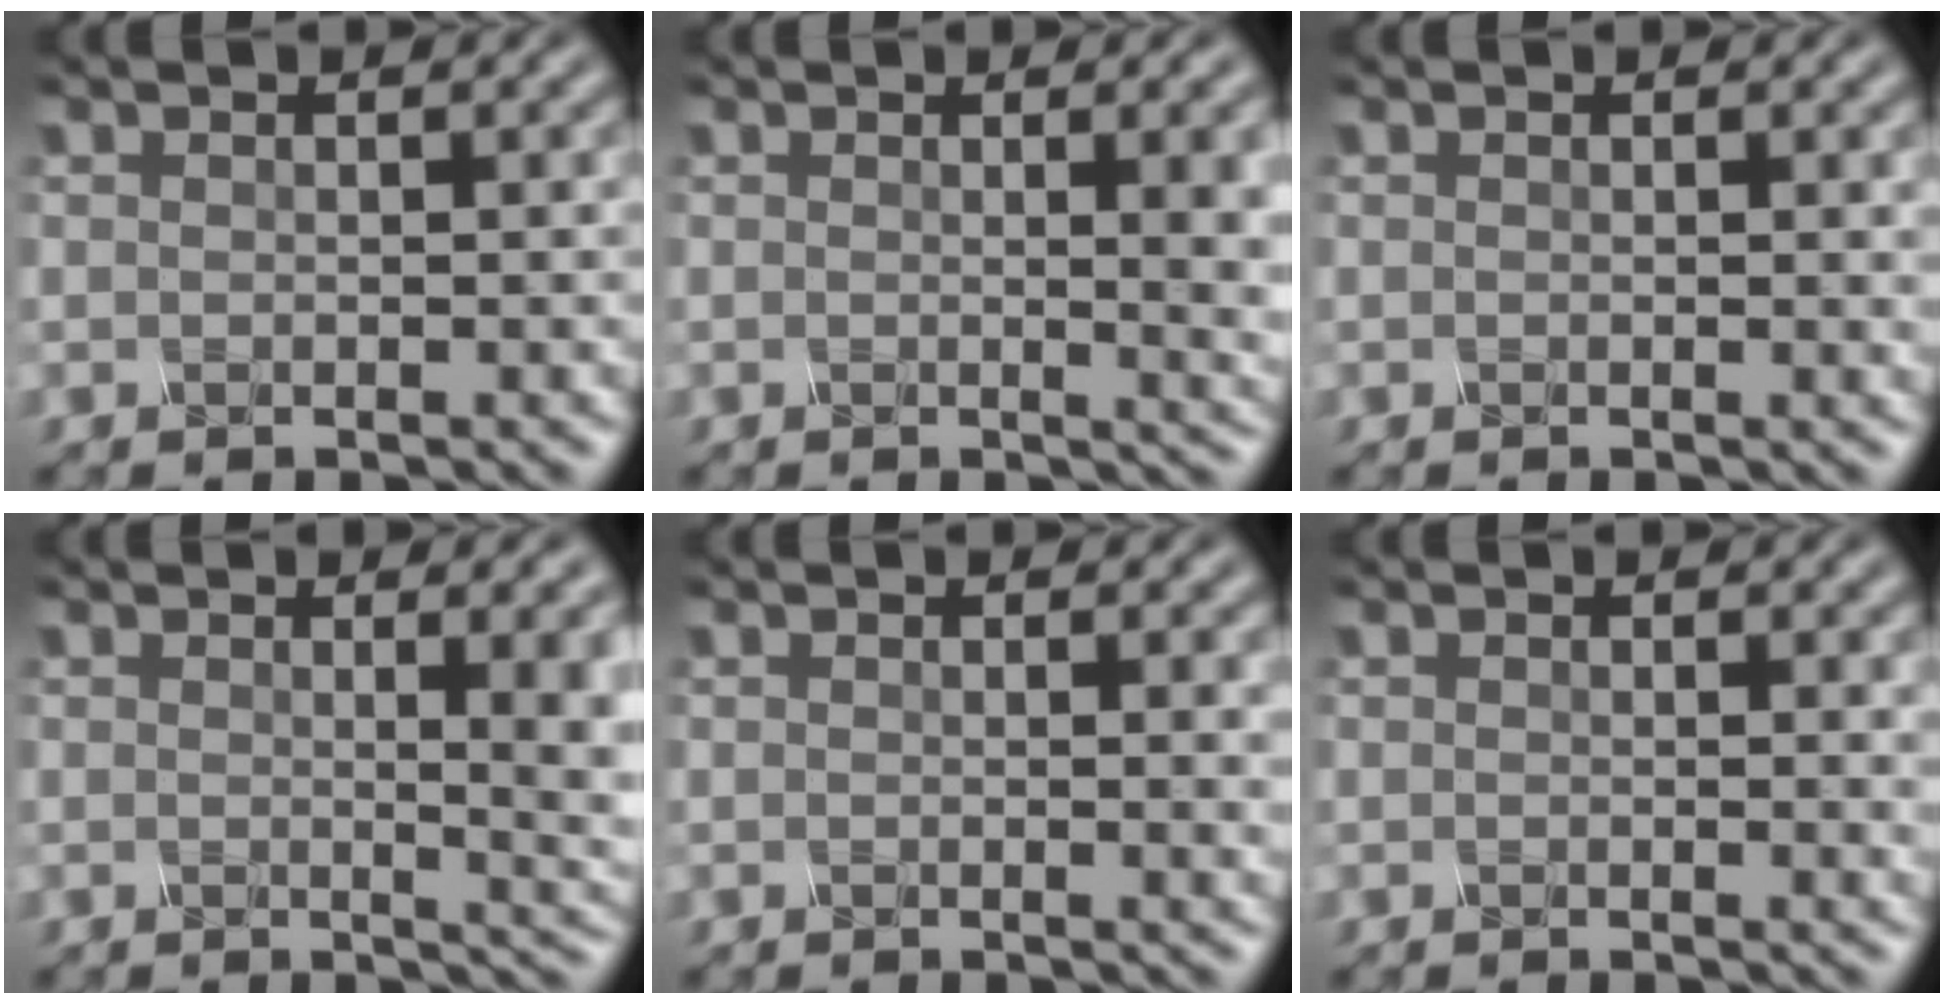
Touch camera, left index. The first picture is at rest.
{"total": 5.2, "force": [0.5, 1.7, 4.9], "torque": [-0.042, -0.002, 0.009]}
{"total": 0.8, "force": [0.1, 0.2, 0.8], "torque": [-0.006, 0.000, -0.001]}
{"total": 7.0, "force": [0.6, 2.6, 6.5], "torque": [-0.043, 0.000, 0.007]}
{"total": 1.8, "force": [0.2, 0.6, 1.7], "torque": [-0.014, -0.001, -0.003]}
{"total": 1.1, "force": [0.2, 0.2, 1.1], "torque": [-0.010, -0.001, 0.000]}